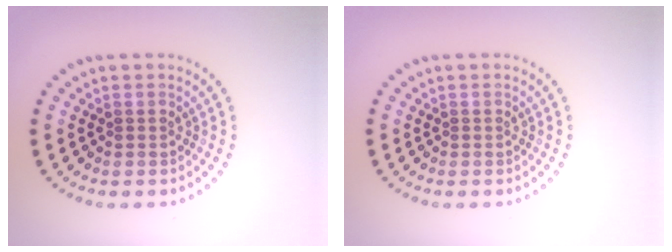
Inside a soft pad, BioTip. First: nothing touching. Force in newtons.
{"total": 0.0}